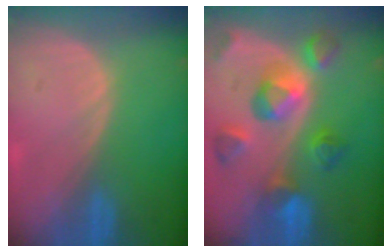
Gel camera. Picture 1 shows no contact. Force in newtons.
{"total": 10.2, "press": 9.0, "slide": 4.8}